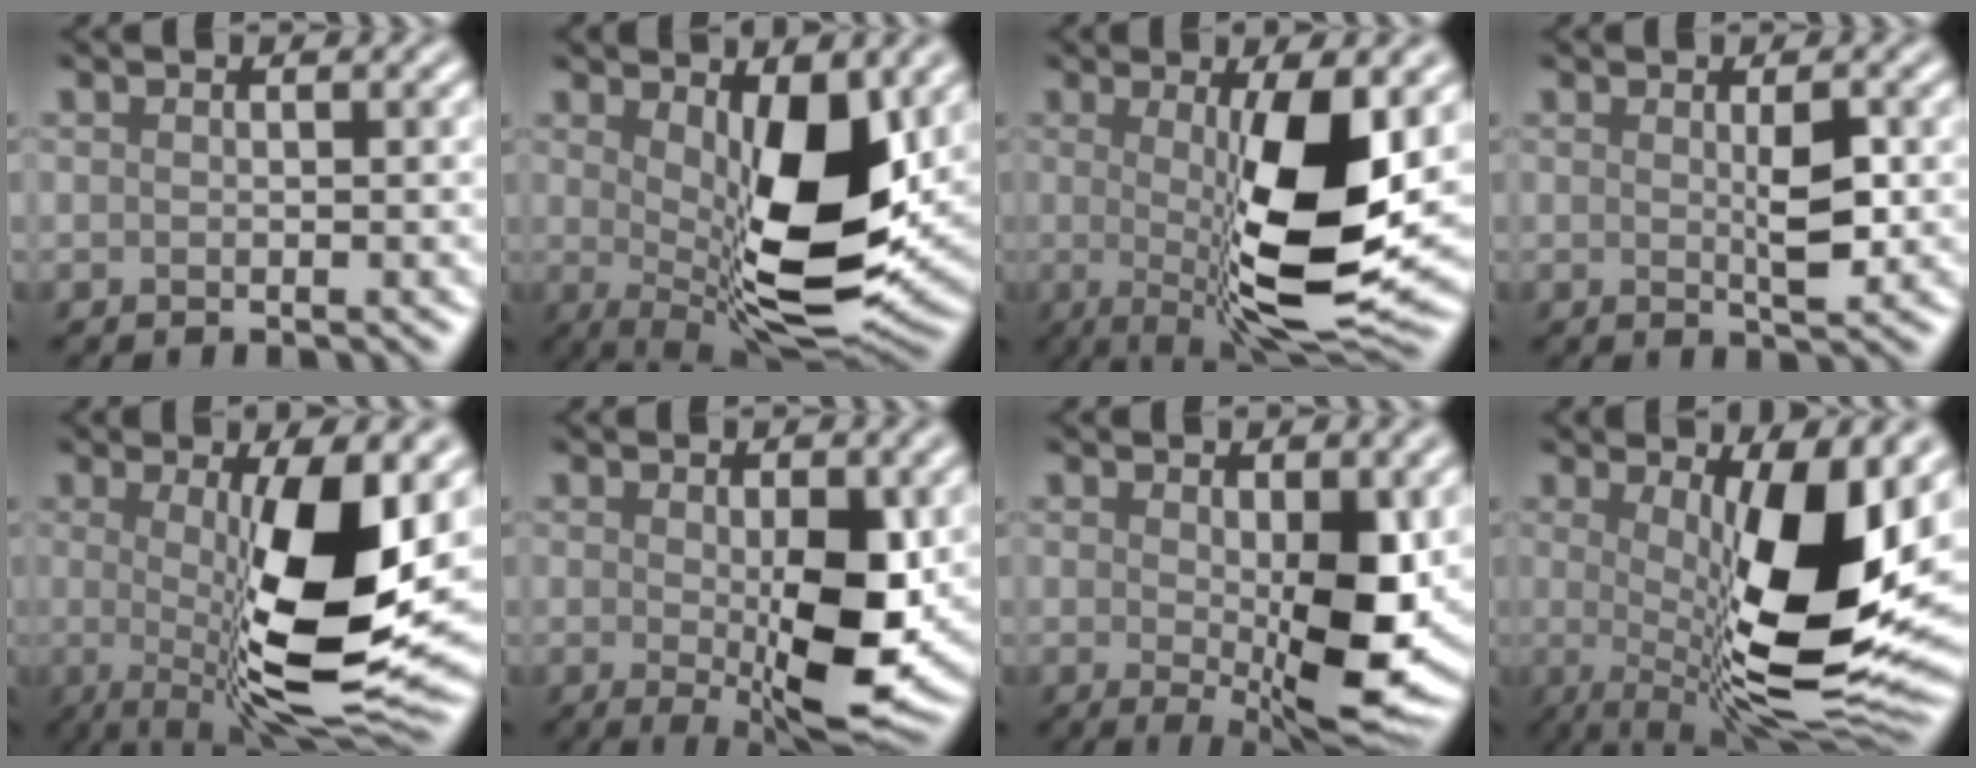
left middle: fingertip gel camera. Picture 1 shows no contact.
{"total": 10.8, "force": [1.3, 4.1, 9.9], "torque": [-0.141, -0.019, 0.029]}
{"total": 10.9, "force": [-0.4, 2.6, 10.6], "torque": [-0.166, -0.020, 0.003]}
{"total": 2.4, "force": [0.2, 0.4, 2.3], "torque": [-0.045, -0.006, 0.008]}
{"total": 12.2, "force": [-0.5, 3.1, 11.8], "torque": [-0.182, -0.018, -0.003]}
{"total": 7.3, "force": [-0.3, 2.2, 6.9], "torque": [-0.110, -0.016, 0.008]}
{"total": 8.1, "force": [-0.1, 2.5, 7.7], "torque": [-0.121, -0.018, 0.010]}
{"total": 13.4, "force": [0.3, 3.9, 12.8], "torque": [-0.179, -0.019, 0.006]}